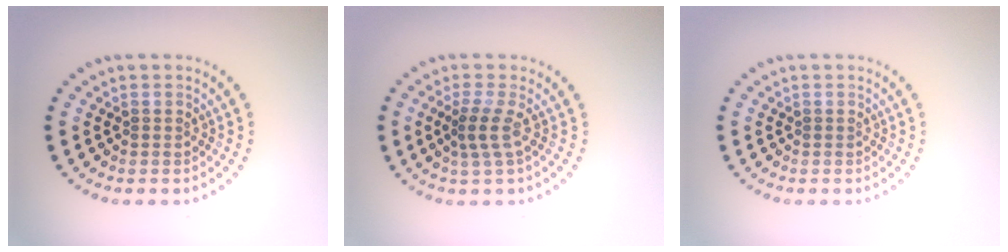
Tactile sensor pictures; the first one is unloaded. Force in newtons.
{"total": 2.1, "press": 1.5, "slide": 1.4}
{"total": 0.0}